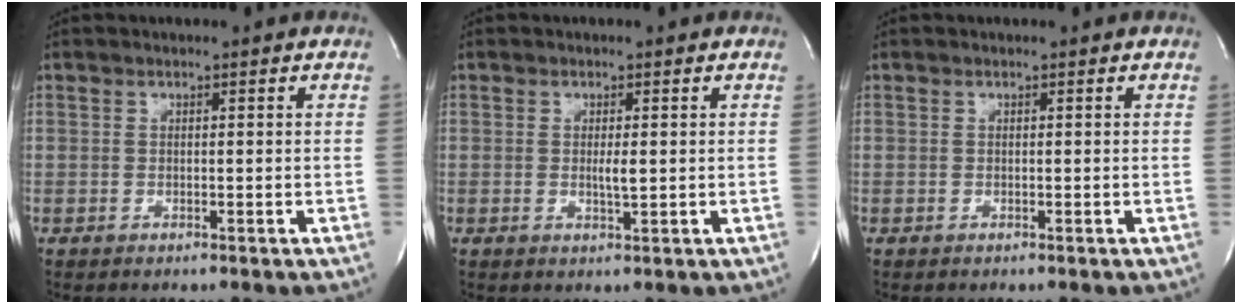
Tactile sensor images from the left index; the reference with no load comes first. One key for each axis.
{"total": 1.9, "fx": 0.0, "fy": 0.2, "fz": 1.9, "tx": -0.037, "ty": -0.005, "tz": 0.001}
{"total": 0.0}